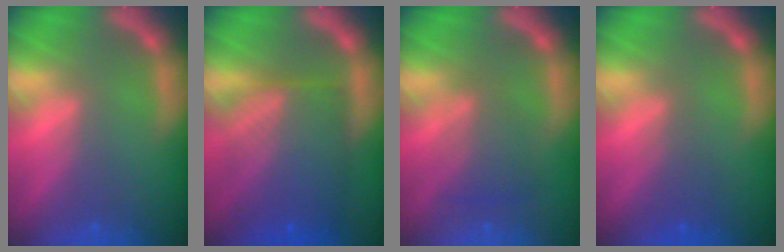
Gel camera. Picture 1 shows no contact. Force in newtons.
{"total": 9.5}
{"total": 3.4}
{"total": 2.0}